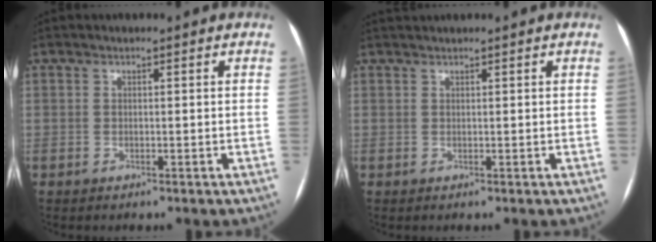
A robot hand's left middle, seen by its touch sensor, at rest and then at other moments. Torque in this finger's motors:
{"motor_torque": [0.17, -0.41, -0.04, -0.02]}